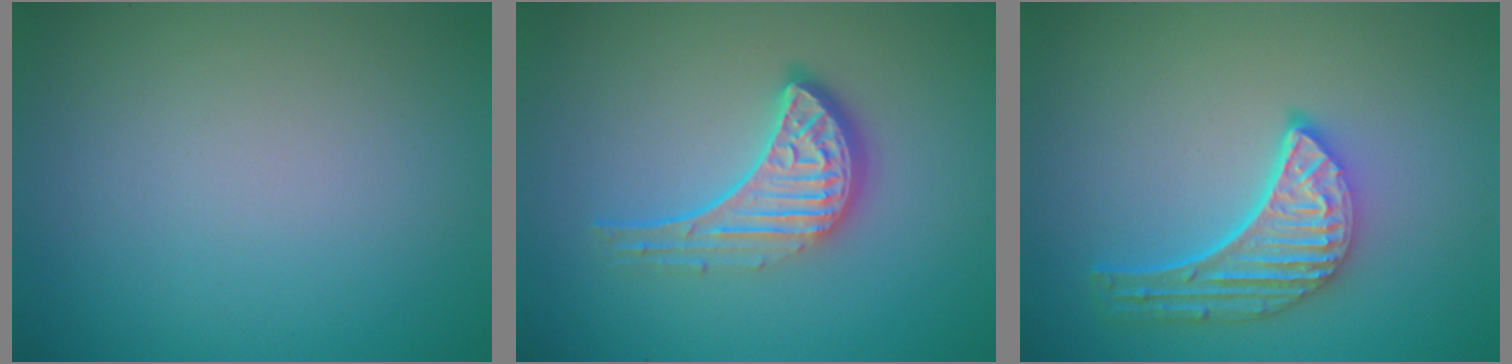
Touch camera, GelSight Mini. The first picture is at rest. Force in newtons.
{"total": 4.6, "press": 3.4, "slide": 3.2}
{"total": 5.0, "press": 3.9, "slide": 3.2}